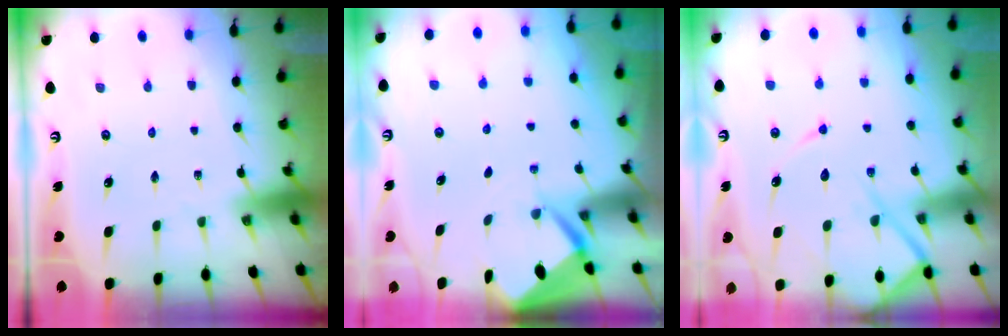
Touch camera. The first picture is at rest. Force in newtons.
{"total": 2.9, "press": 2.9, "slide": 0.3}
{"total": 12.1, "press": 12.0, "slide": 1.4}